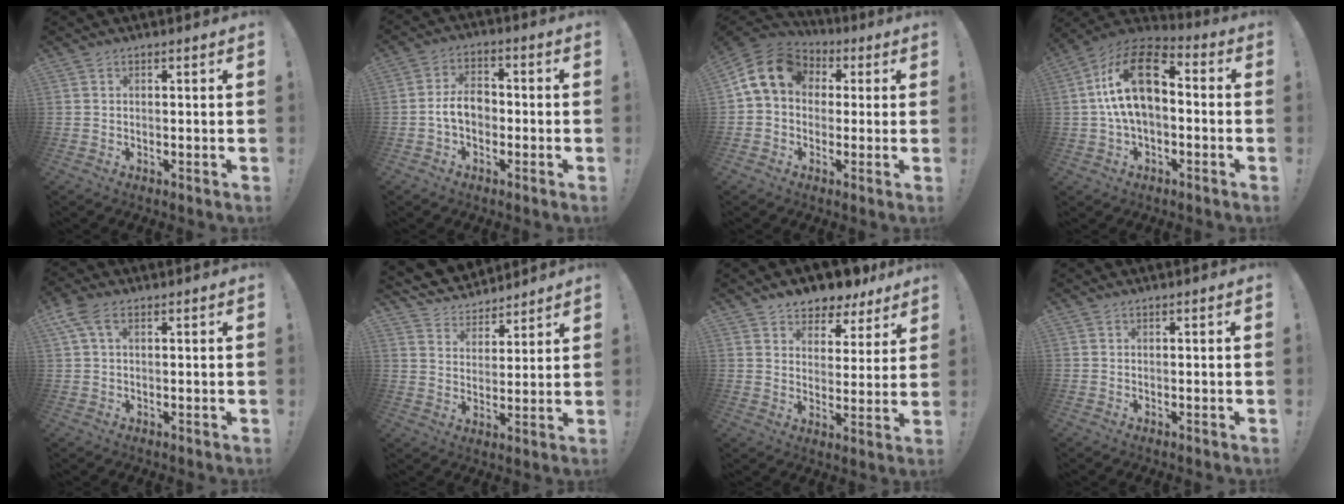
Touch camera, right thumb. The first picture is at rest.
{"total": 8.0, "force": [-1.7, 5.3, 5.7], "torque": [-0.112, 0.012, -0.031]}
{"total": 12.7, "force": [3.1, 9.7, 7.5], "torque": [-0.131, 0.009, 0.066]}
{"total": 17.7, "force": [1.9, 10.3, 14.2], "torque": [-0.264, 0.015, 0.035]}
{"total": 5.5, "force": [2.2, 2.8, 4.2], "torque": [-0.084, -0.001, 0.041]}
{"total": 7.0, "force": [5.8, 3.9, 0.7], "torque": [-0.022, -0.049, 0.113]}
{"total": 6.6, "force": [5.4, 3.7, 1.0], "torque": [-0.018, -0.047, 0.103]}
{"total": 0.0}